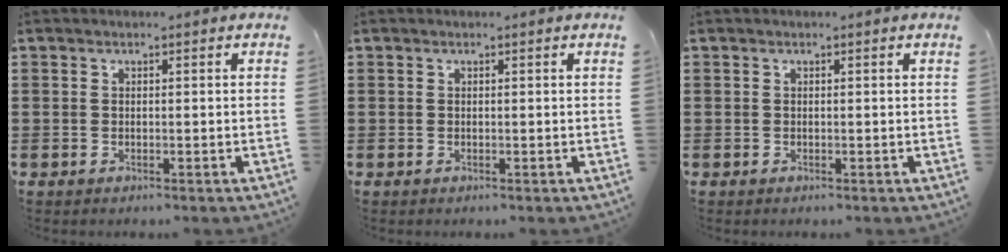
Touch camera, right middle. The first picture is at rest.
{"total": 0.0}
{"total": 0.0}